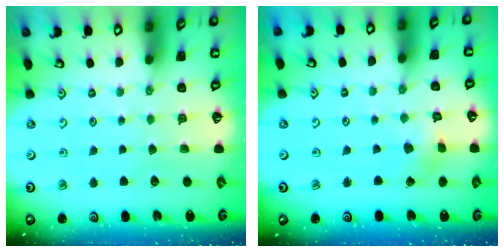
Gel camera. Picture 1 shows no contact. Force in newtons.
{"total": 2.0, "press": 2.0, "slide": 0.3}